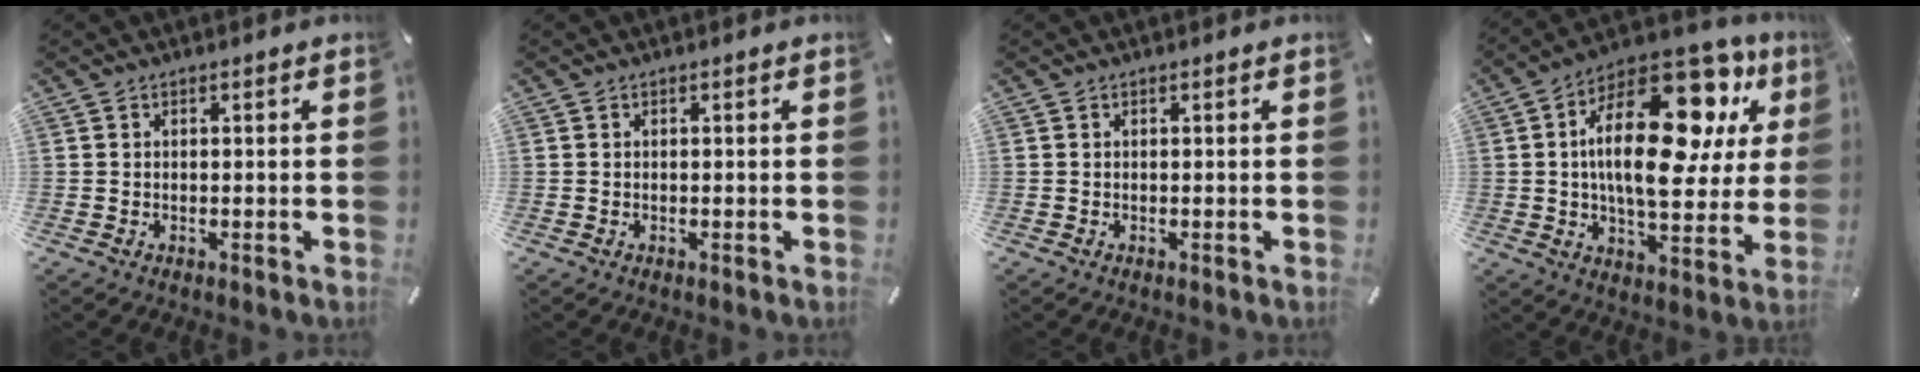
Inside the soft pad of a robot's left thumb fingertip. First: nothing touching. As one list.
[{"total": 0.0}, {"total": 0.0}, {"total": 26.8, "force": [8.4, 13.0, 21.9], "torque": [-0.360, -0.048, 0.136]}]